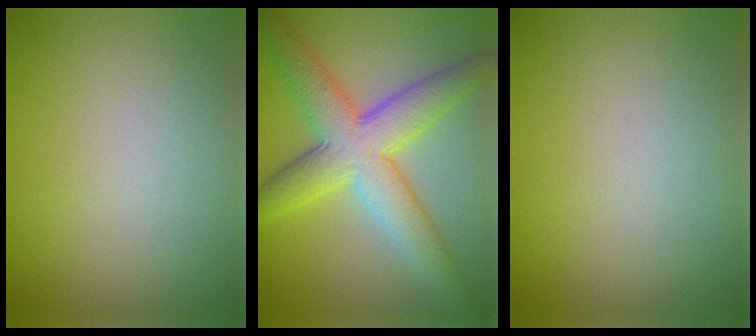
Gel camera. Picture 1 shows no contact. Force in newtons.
{"total": 7.8, "press": 7.8, "slide": 0.2}
{"total": 0.0}